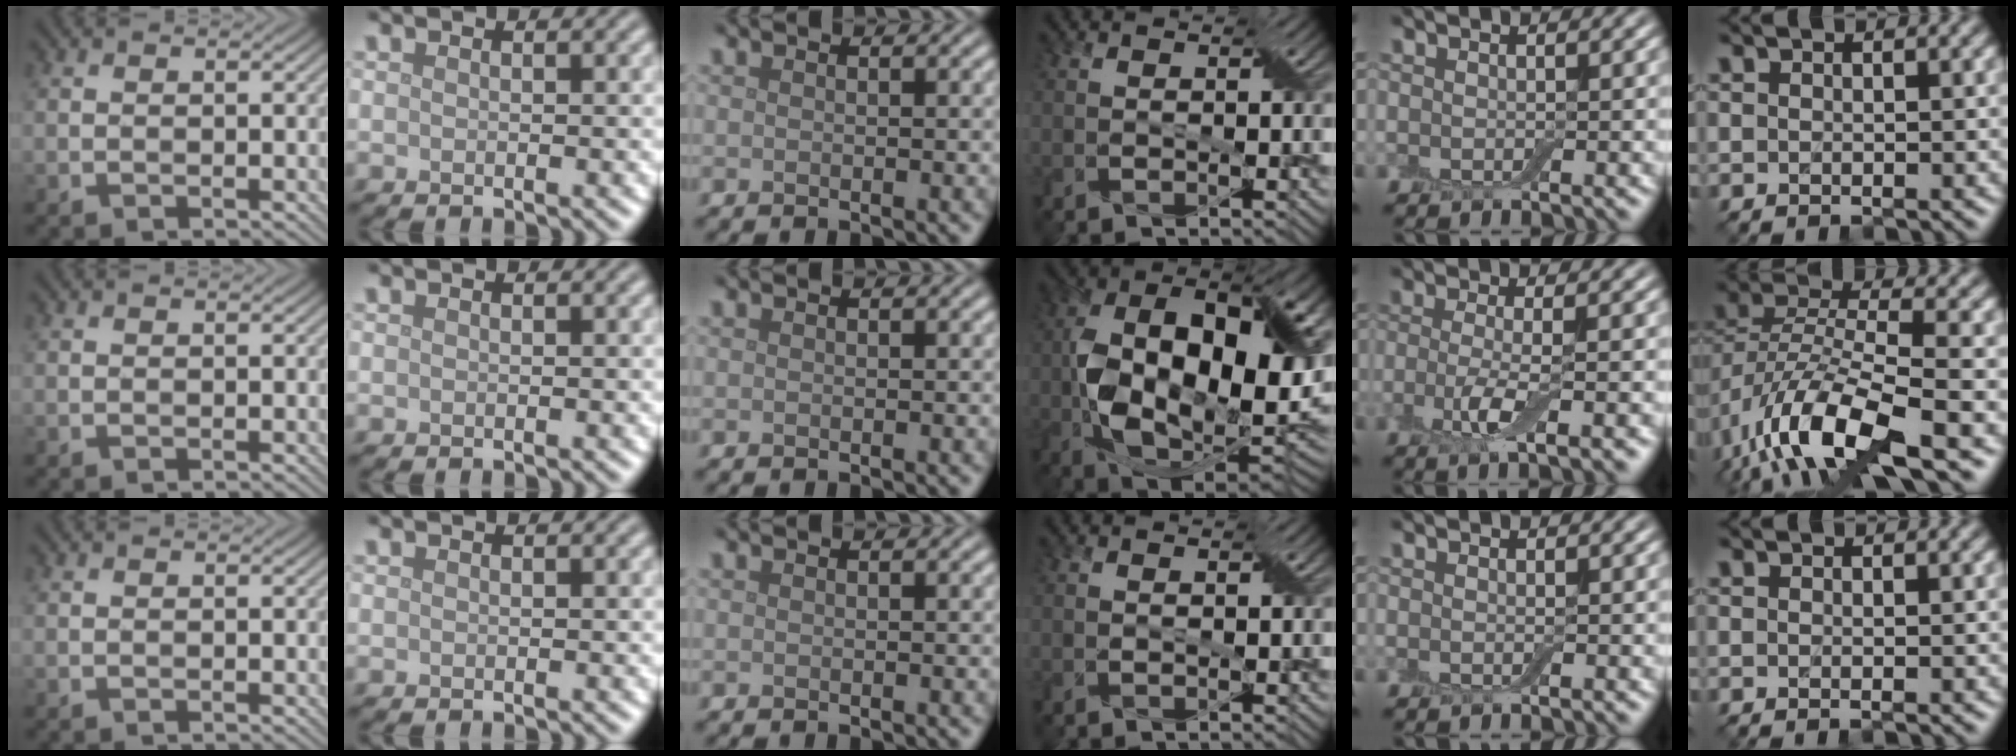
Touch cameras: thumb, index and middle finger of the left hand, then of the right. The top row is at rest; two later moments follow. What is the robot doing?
{"motion": "insert", "object": "drawer"}